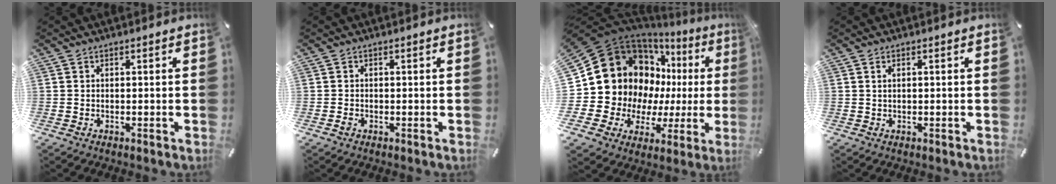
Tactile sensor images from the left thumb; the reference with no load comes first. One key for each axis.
{"total": 0.7, "fx": -0.3, "fy": 0.6, "fz": 0.3, "tx": -0.003, "ty": 0.003, "tz": -0.007}
{"total": 21.0, "fx": 5.7, "fy": 16.9, "fz": 11.1, "tx": -0.199, "ty": -0.048, "tz": 0.133}
{"total": 1.1, "fx": 0.3, "fy": 0.6, "fz": 0.9, "tx": -0.019, "ty": 0.002, "tz": 0.005}